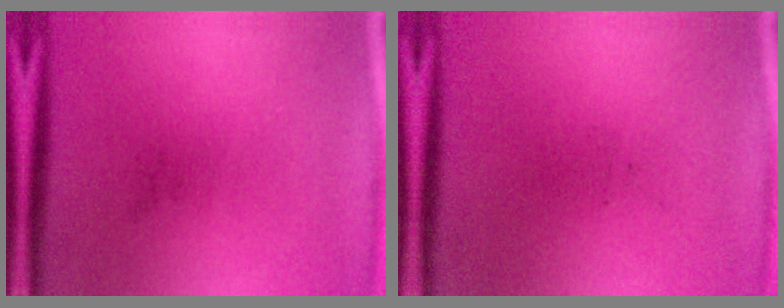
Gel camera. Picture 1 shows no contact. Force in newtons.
{"total": 0.0}